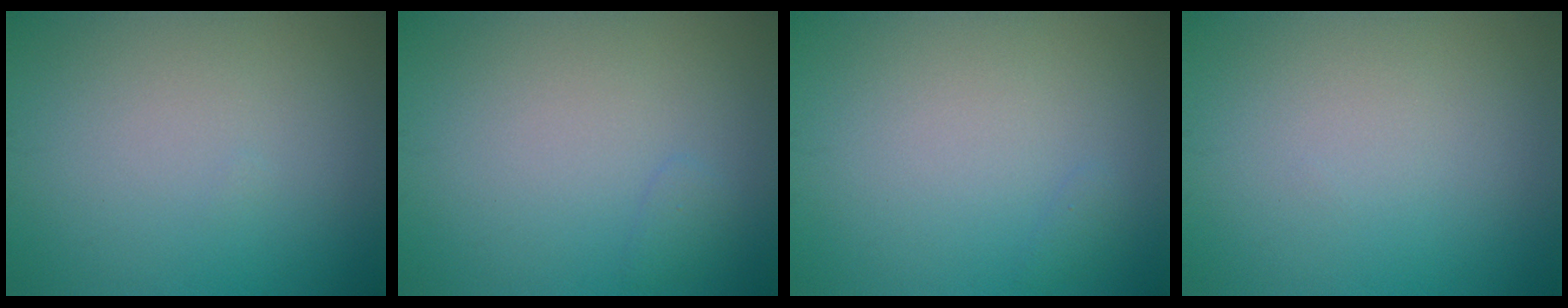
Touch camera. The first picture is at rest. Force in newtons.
{"total": 0.8, "press": 0.8, "slide": 0.0}
{"total": 0.5, "press": 0.5, "slide": 0.0}
{"total": 0.0}